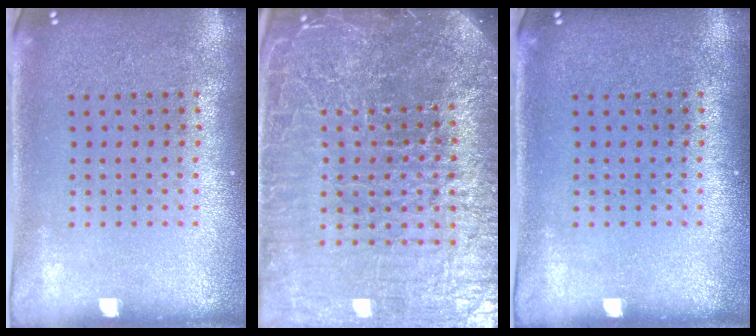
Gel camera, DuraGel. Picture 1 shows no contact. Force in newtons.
{"total": 6.9, "press": 6.0, "slide": 3.4}
{"total": 0.0}